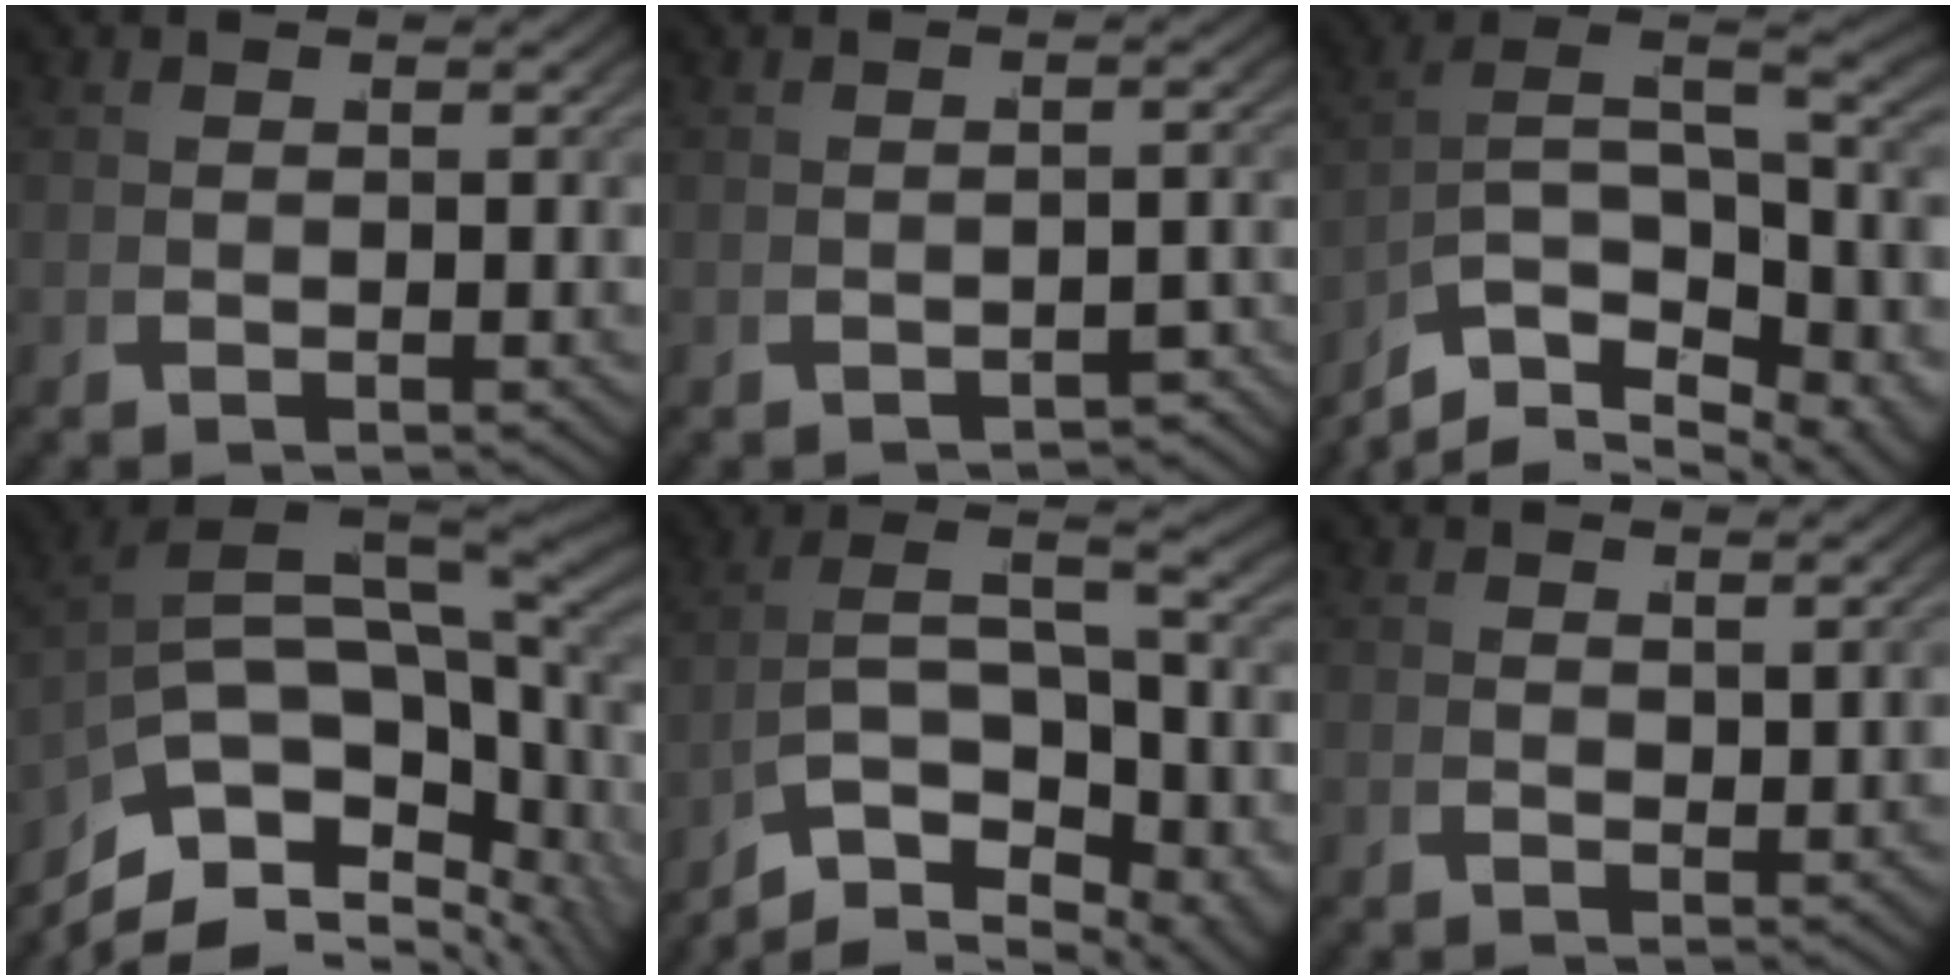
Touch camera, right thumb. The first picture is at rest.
{"total": 2.0, "force": [-2.0, 0.5, 0.3], "torque": [0.001, -0.003, -0.030]}
{"total": 15.1, "force": [-2.0, 10.7, 10.4], "torque": [-0.213, -0.048, -0.020]}
{"total": 15.4, "force": [-2.8, 9.9, 11.4], "torque": [-0.221, -0.044, -0.021]}
{"total": 12.1, "force": [-3.5, 8.0, 8.4], "torque": [-0.182, -0.046, -0.048]}
{"total": 0.7, "force": [0.6, 0.0, 0.3], "torque": [0.004, 0.003, 0.016]}